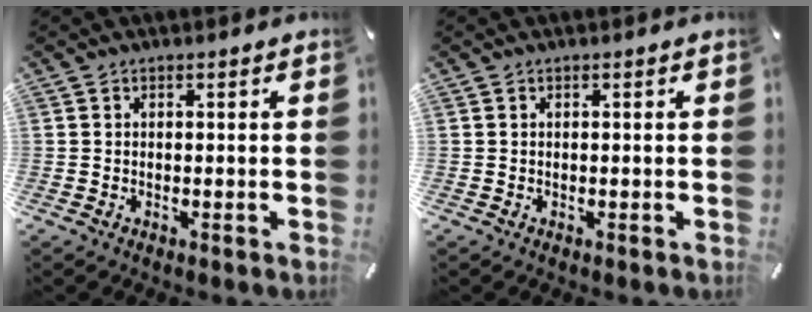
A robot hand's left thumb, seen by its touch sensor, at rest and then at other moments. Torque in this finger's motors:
{"motor_torque": [0.00, 0.00, -0.07, 0.00, 0.00]}